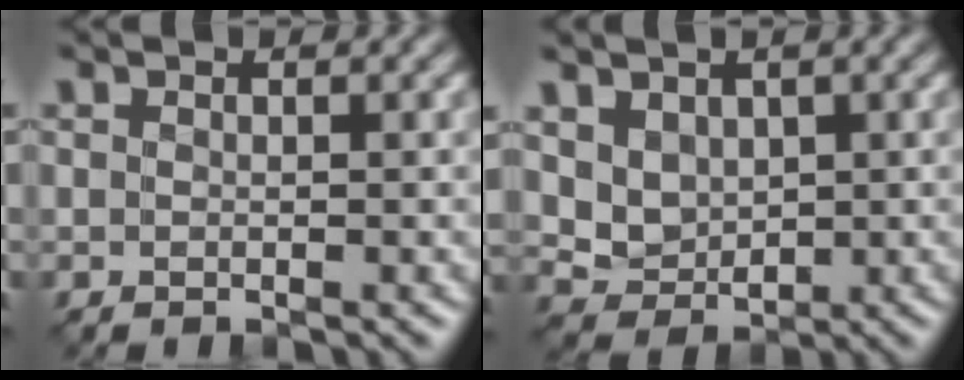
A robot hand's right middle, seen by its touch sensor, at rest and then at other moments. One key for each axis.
{"total": 3.7, "fx": 1.5, "fy": 2.9, "fz": 1.7, "tx": -0.054, "ty": -0.019, "tz": 0.048}